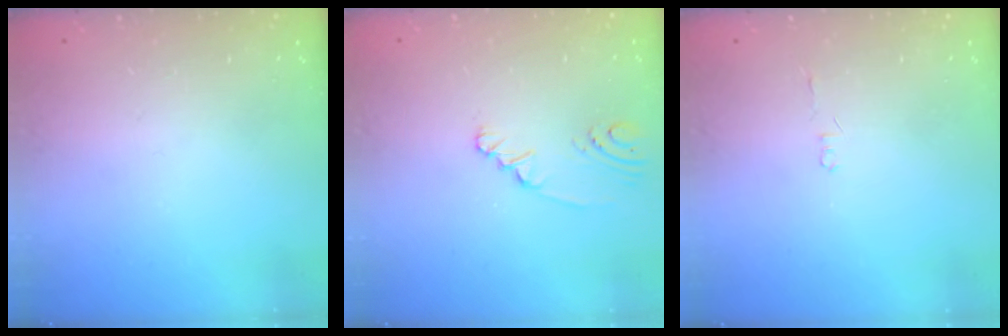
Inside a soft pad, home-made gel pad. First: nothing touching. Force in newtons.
{"total": 2.6, "press": 2.6, "slide": 0.6}
{"total": 1.2, "press": 1.2, "slide": 0.3}